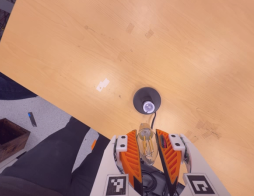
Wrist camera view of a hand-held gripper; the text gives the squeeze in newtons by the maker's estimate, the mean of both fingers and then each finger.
{"total": 12.8, "left": 13.0, "right": 12.7}